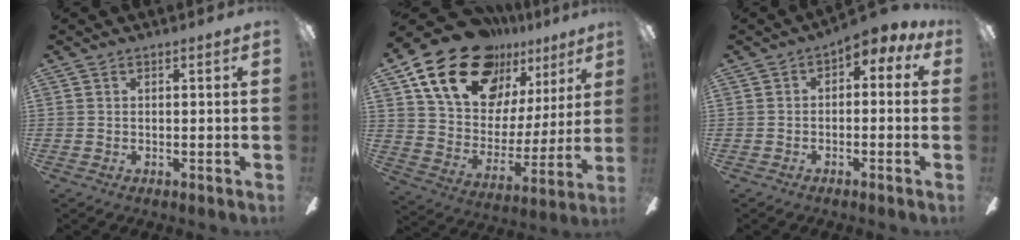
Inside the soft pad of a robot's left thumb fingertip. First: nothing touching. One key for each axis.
{"total": 23.1, "fx": 15.7, "fy": 13.3, "fz": 10.6, "tx": -0.185, "ty": -0.095, "tz": 0.293}
{"total": 5.1, "fx": 2.2, "fy": 2.7, "fz": 3.7, "tx": -0.054, "ty": -0.010, "tz": 0.031}